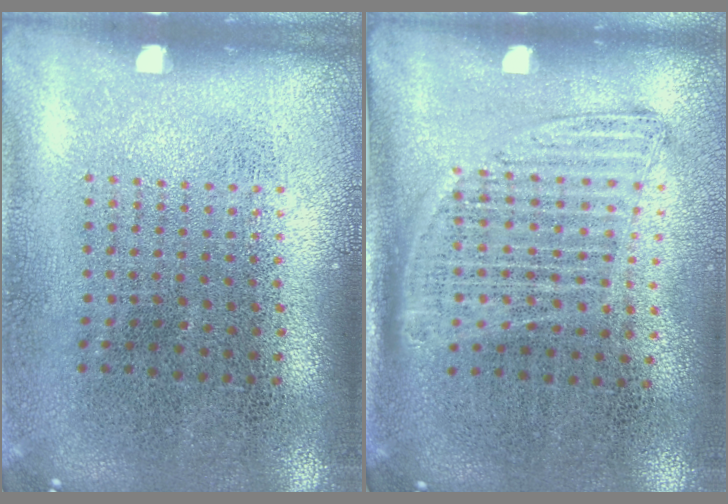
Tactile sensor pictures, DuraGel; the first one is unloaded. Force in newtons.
{"total": 1.4, "press": 1.2, "slide": 0.7}